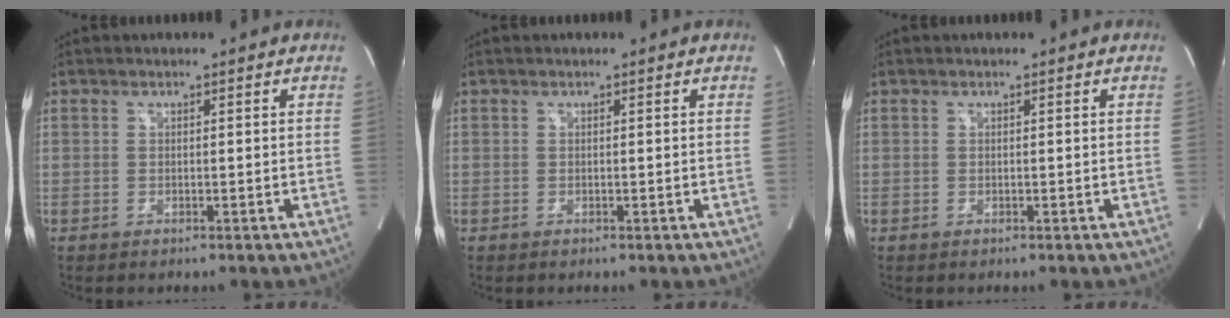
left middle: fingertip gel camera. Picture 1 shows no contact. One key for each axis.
{"total": 0.0}
{"total": 0.0}